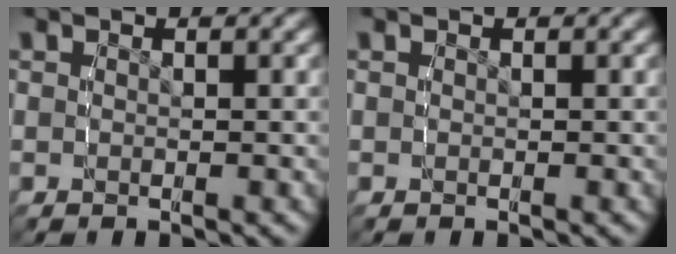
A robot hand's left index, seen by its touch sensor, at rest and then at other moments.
{"total": 0.0}